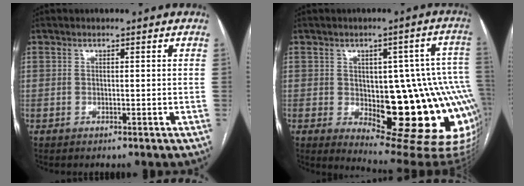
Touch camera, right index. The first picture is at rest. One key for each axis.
{"total": 22.4, "fx": -3.8, "fy": 7.9, "fz": 20.6, "tx": -0.172, "ty": 0.021, "tz": -0.024}